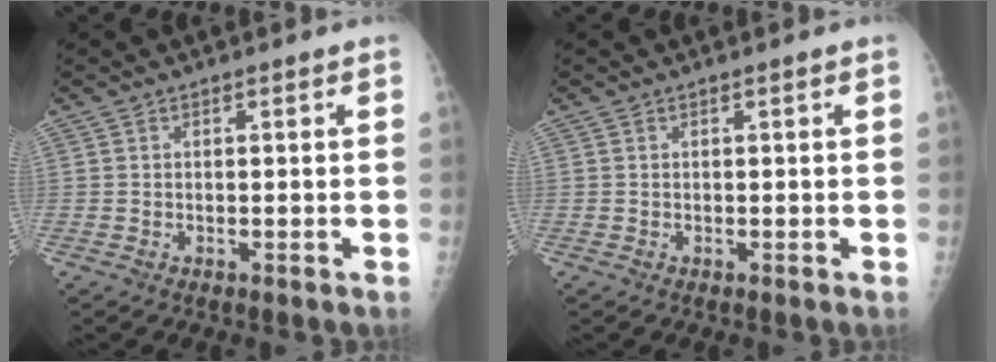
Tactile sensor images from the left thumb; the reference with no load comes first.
{"total": 0.0}